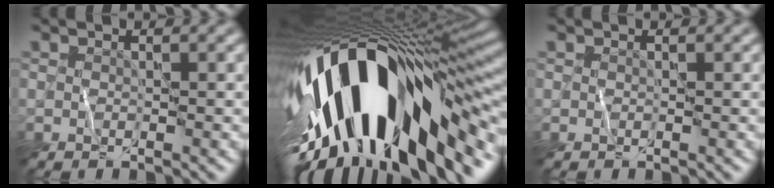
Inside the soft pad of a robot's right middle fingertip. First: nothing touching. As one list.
[{"total": 18.4, "force": [-3.8, 8.5, 15.9], "torque": [-0.276, -0.008, -0.060]}, {"total": 0.0}]